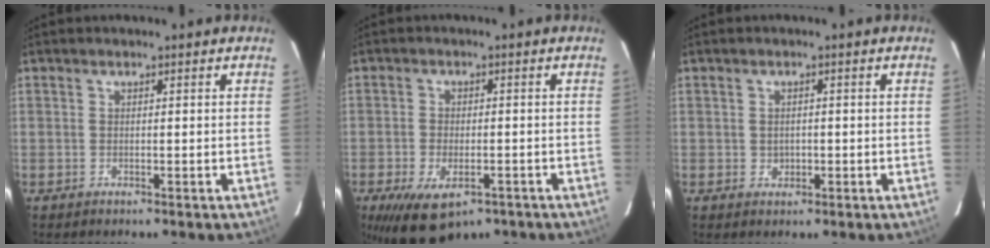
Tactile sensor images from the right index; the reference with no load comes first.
{"total": 10.9, "force": [-6.3, 5.4, 7.2], "torque": [-0.151, -0.030, -0.096]}
{"total": 1.6, "force": [-0.2, 1.5, 0.5], "torque": [-0.006, 0.003, 0.000]}